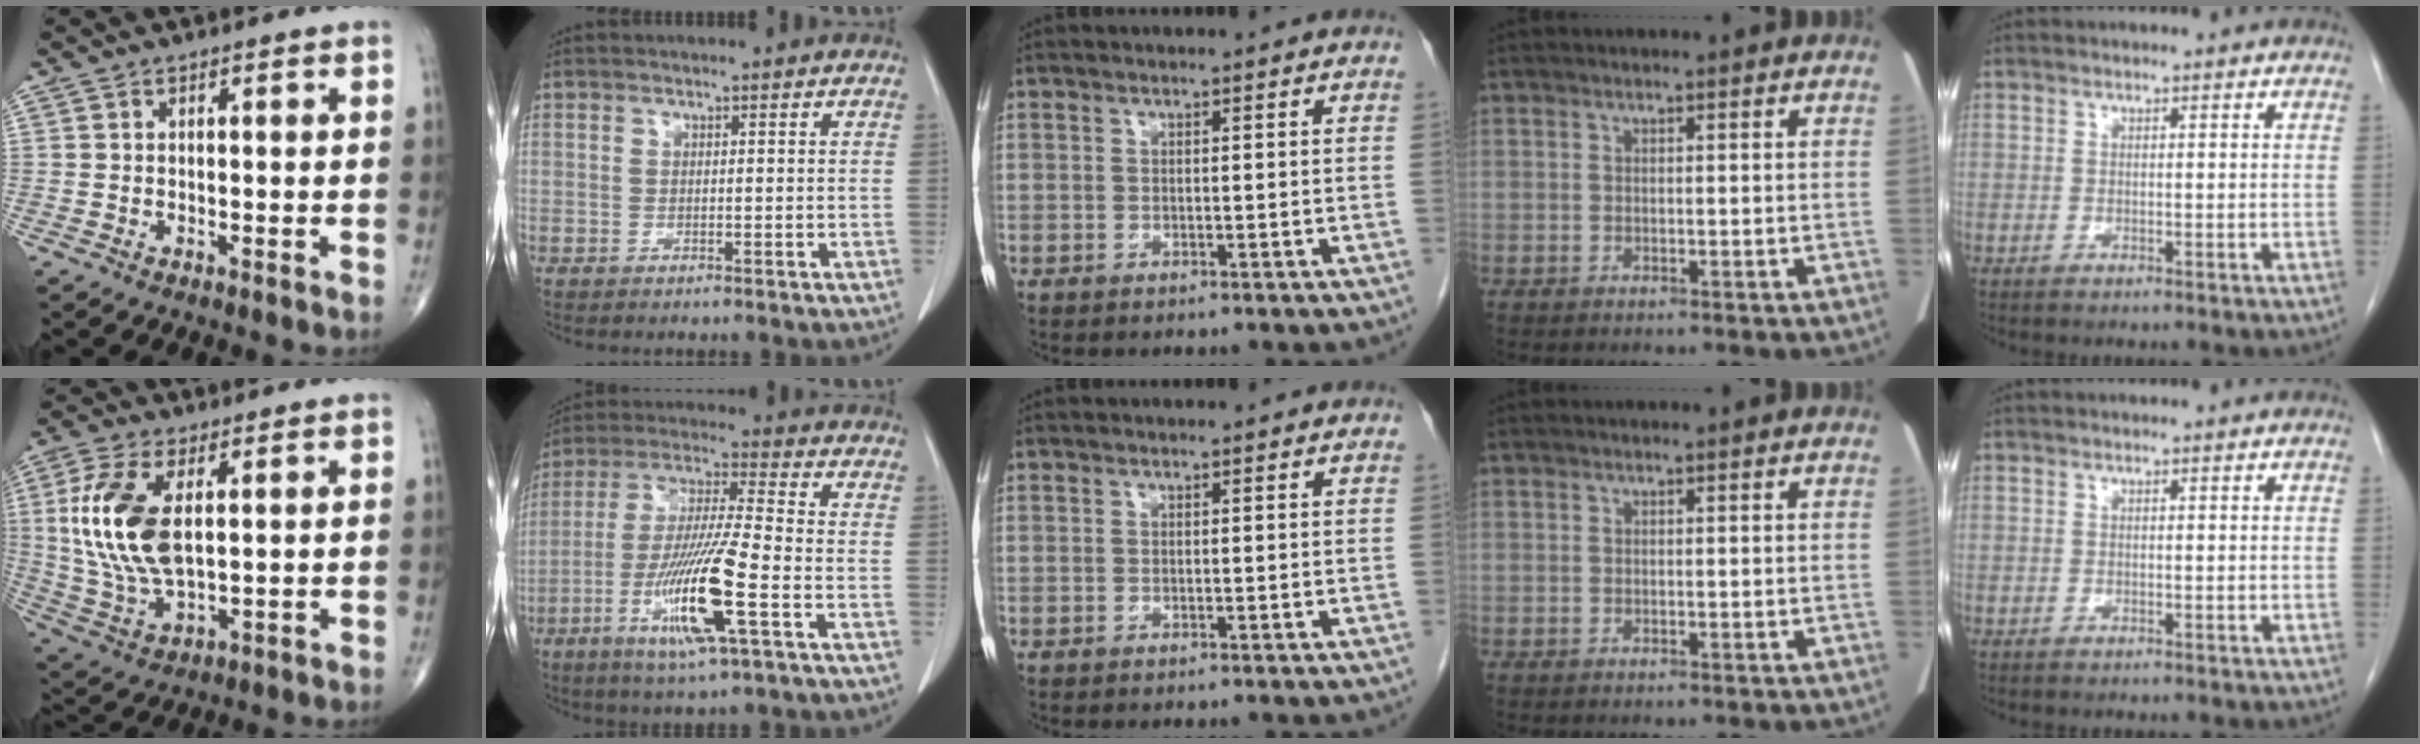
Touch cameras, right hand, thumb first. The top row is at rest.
{"thumb": {"total": 15.2, "force": [2.7, 7.6, 12.9], "torque": [-0.277, -0.009, 0.060]}, "index": {"total": 15.1, "force": [-5.5, 0.3, 14.0], "torque": [-0.282, -0.023, -0.104]}}